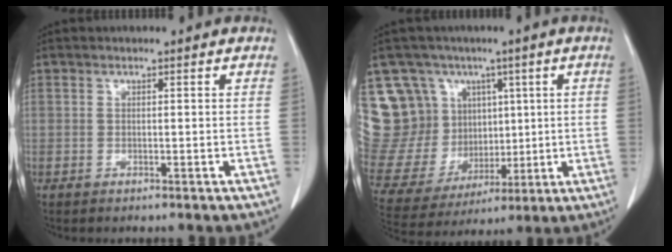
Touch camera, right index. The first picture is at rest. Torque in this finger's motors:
{"motor_torque": [-0.35, 0.69, -0.03, 0.00]}